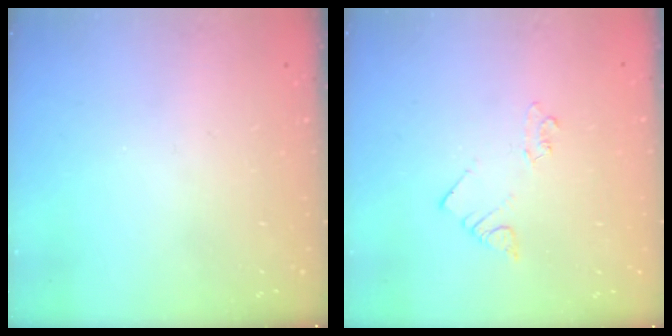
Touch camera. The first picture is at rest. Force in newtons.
{"total": 1.4, "press": 1.4, "slide": 0.1}